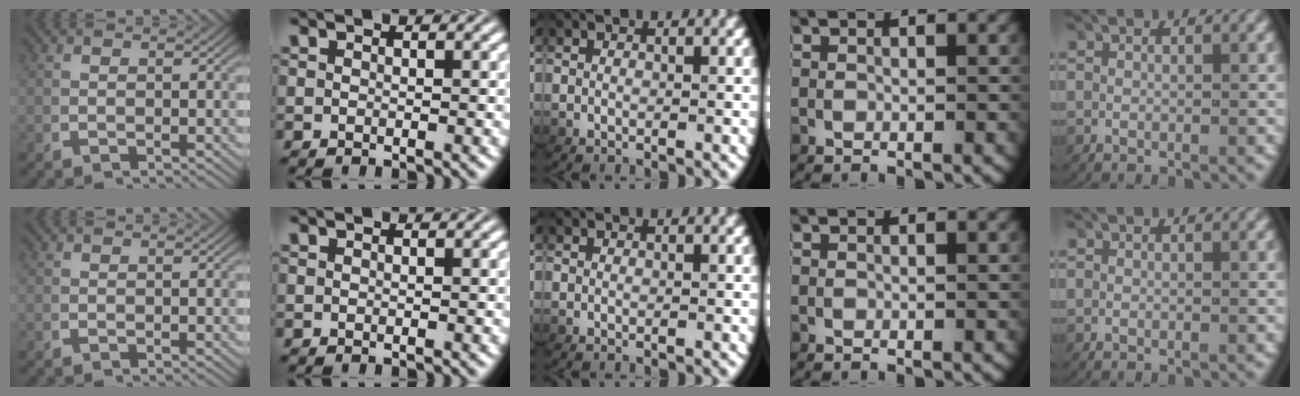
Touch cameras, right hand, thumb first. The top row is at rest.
{}